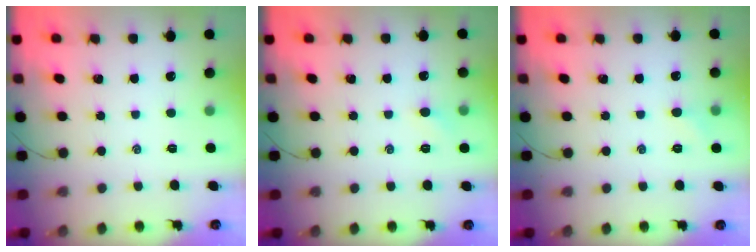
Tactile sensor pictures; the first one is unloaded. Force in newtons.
{"total": 3.7, "press": 3.6, "slide": 1.2}
{"total": 3.8, "press": 3.6, "slide": 1.1}